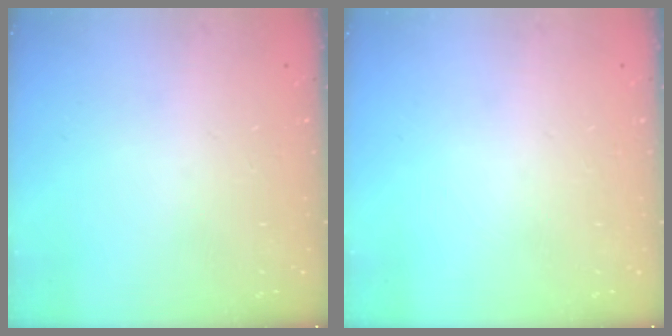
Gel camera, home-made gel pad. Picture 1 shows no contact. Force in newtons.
{"total": 0.0}